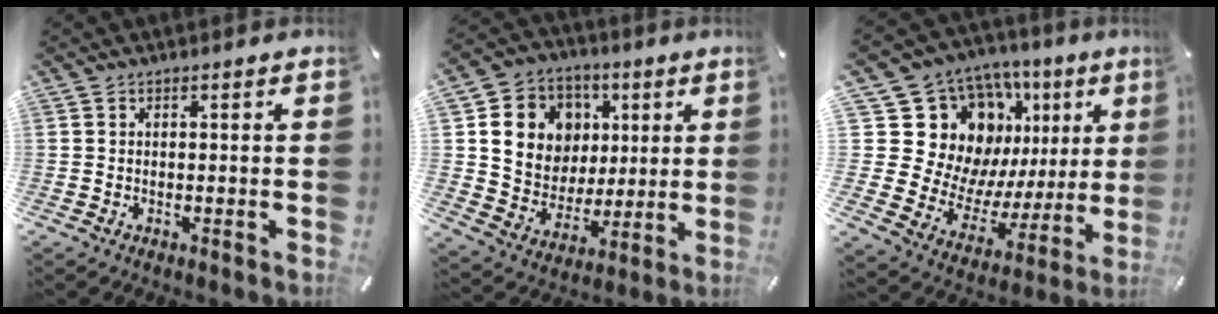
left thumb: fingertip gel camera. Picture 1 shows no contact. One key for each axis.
{"total": 13.9, "fx": 4.0, "fy": 12.7, "fz": 3.9, "tx": -0.064, "ty": -0.015, "tz": 0.086}
{"total": 20.5, "fx": 9.7, "fy": 15.7, "fz": 9.0, "tx": -0.128, "ty": -0.084, "tz": 0.214}